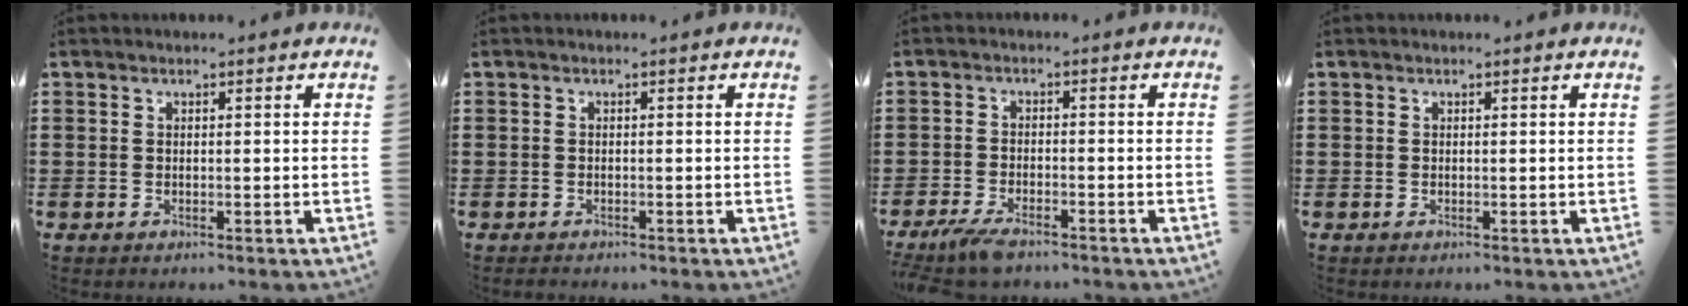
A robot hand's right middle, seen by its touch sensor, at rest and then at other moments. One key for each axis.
{"total": 0.5, "fx": -0.5, "fy": 0.1, "fz": 0.0, "tx": -0.002, "ty": -0.001, "tz": -0.011}
{"total": 3.5, "fx": -3.0, "fy": 0.7, "fz": 1.7, "tx": -0.051, "ty": -0.009, "tz": -0.063}
{"total": 0.0}